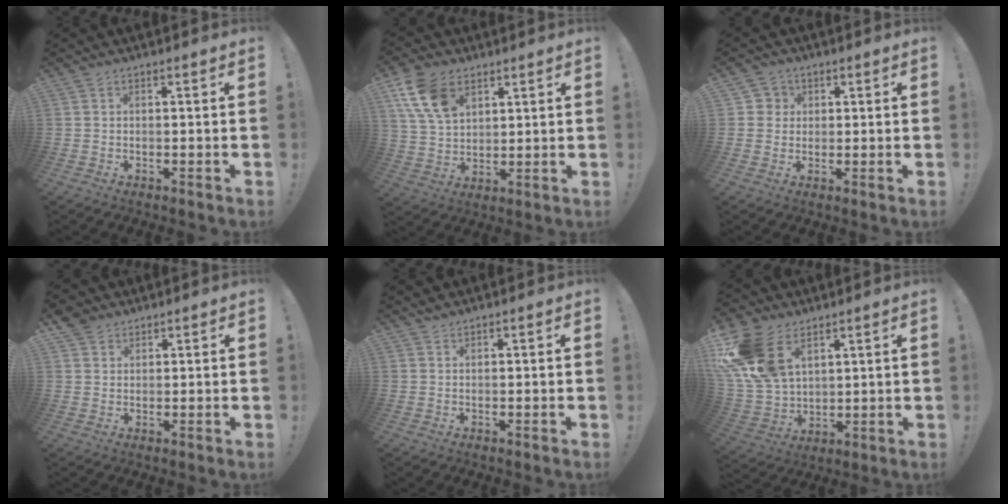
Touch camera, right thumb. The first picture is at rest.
{"total": 12.8, "force": [6.5, 8.2, 7.3], "torque": [-0.142, -0.014, 0.131]}
{"total": 3.8, "force": [0.9, 3.6, 0.5], "torque": [-0.012, 0.004, 0.017]}
{"total": 4.0, "force": [2.8, 2.7, 0.7], "torque": [-0.011, -0.014, 0.055]}
{"total": 0.9, "force": [0.8, 0.3, 0.2], "torque": [0.000, -0.003, 0.016]}
{"total": 18.4, "force": [8.8, 11.9, 11.0], "torque": [-0.219, -0.042, 0.168]}